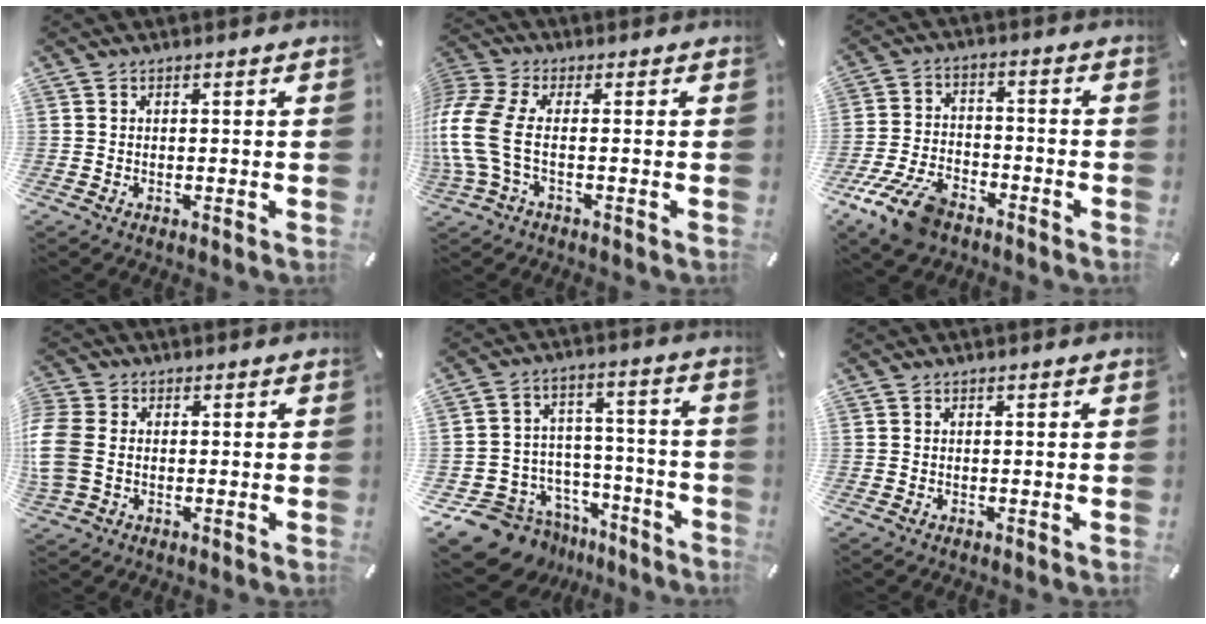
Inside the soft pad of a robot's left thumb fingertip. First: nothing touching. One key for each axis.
{"total": 11.4, "fx": -1.2, "fy": 5.7, "fz": 9.8, "tx": -0.237, "ty": -0.016, "tz": -0.023}
{"total": 11.9, "fx": -7.8, "fy": 6.0, "fz": 6.5, "tx": -0.132, "ty": 0.041, "tz": -0.146}
{"total": 7.4, "fx": -0.6, "fy": 5.8, "fz": 4.6, "tx": -0.119, "ty": 0.006, "tz": -0.010}
{"total": 12.0, "fx": -8.2, "fy": 8.4, "fz": 2.2, "tx": -0.037, "ty": 0.042, "tz": -0.137}
{"total": 0.0}